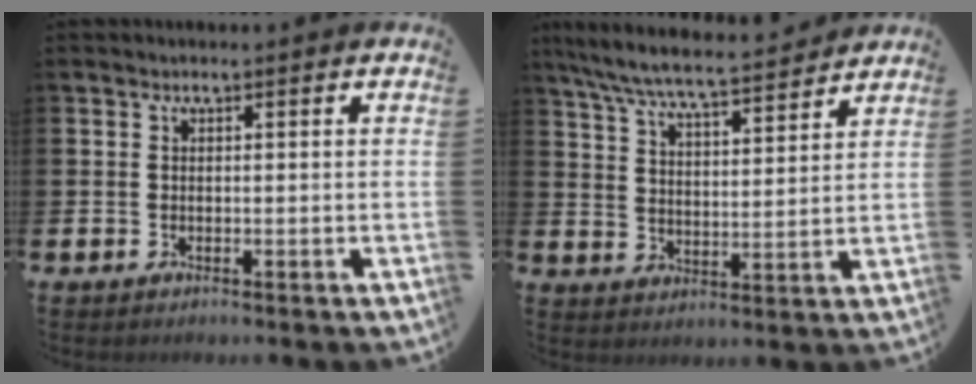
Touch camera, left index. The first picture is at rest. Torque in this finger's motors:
{"motor_torque": [0.99, -1.15, 0.53, 0.21]}